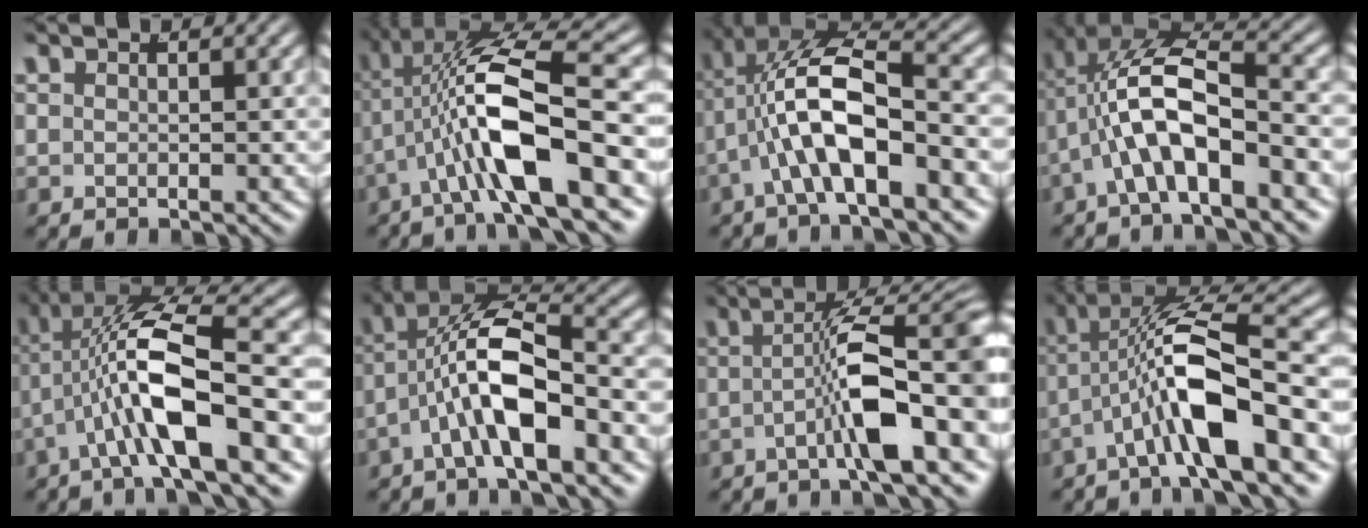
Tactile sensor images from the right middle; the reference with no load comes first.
{"total": 8.3, "force": [0.0, 3.0, 7.8], "torque": [-0.152, -0.003, 0.011]}
{"total": 7.9, "force": [-0.1, 3.9, 6.9], "torque": [-0.132, -0.012, 0.003]}
{"total": 8.1, "force": [-0.5, 4.6, 6.7], "torque": [-0.134, -0.018, -0.004]}
{"total": 7.3, "force": [-0.1, 2.7, 6.7], "torque": [-0.132, -0.006, 0.008]}
{"total": 6.5, "force": [-0.3, 3.4, 5.5], "torque": [-0.098, -0.013, -0.005]}
{"total": 8.0, "force": [-1.6, 2.1, 7.6], "torque": [-0.105, 0.001, -0.020]}
{"total": 6.9, "force": [-0.5, 2.3, 6.5], "torque": [-0.116, -0.007, -0.002]}